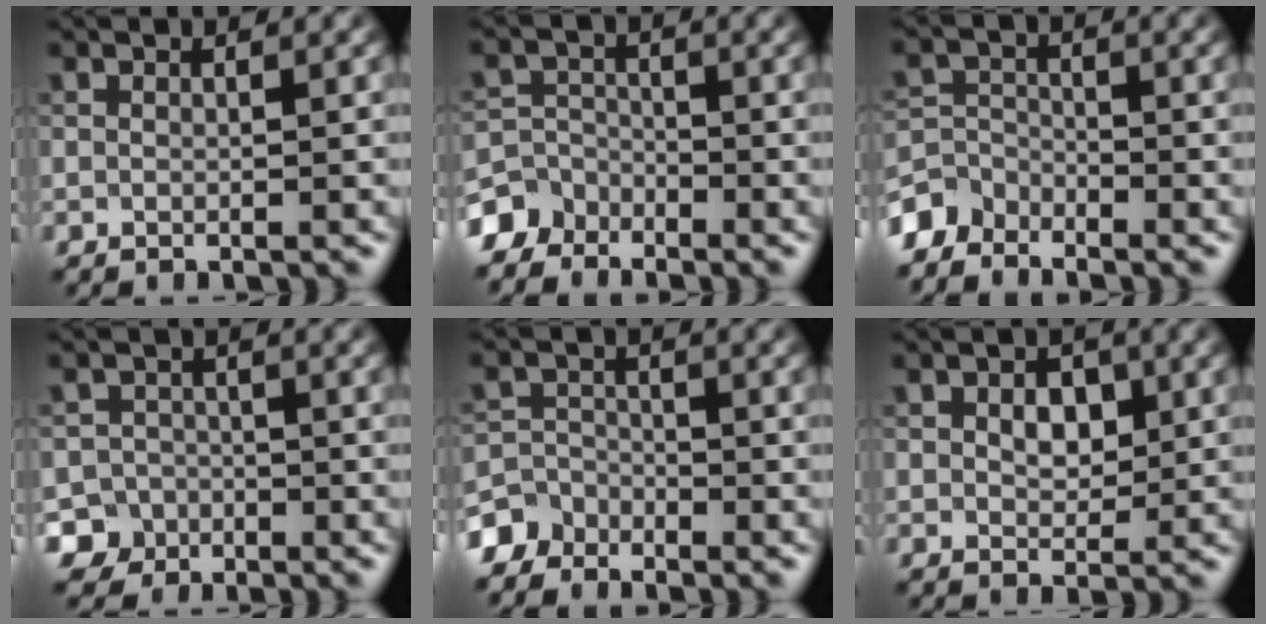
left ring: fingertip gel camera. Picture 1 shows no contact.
{"total": 4.7, "force": [-3.8, 2.7, 0.4], "torque": [0.011, -0.001, -0.075]}
{"total": 3.3, "force": [-3.0, 1.4, 0.2], "torque": [0.000, 0.000, -0.071]}
{"total": 4.8, "force": [-3.1, 3.7, 0.1], "torque": [0.024, -0.004, -0.056]}
{"total": 4.3, "force": [-3.6, 2.4, 0.2], "torque": [0.015, 0.000, -0.069]}
{"total": 2.6, "force": [0.6, 1.8, 1.8], "torque": [-0.034, -0.001, 0.009]}